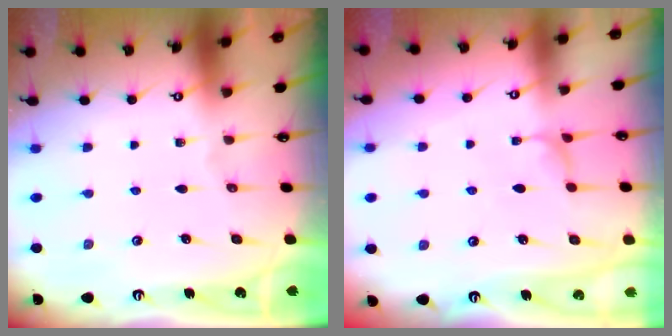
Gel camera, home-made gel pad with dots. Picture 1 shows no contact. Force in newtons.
{"total": 2.8, "press": 2.8, "slide": 0.2}